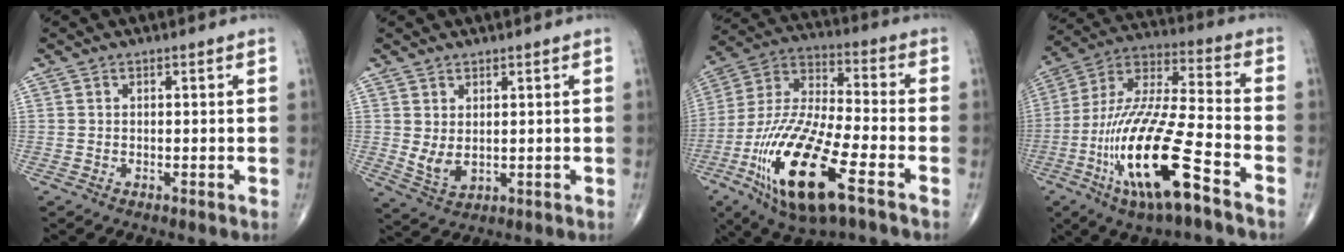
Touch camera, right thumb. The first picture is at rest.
{"total": 4.1, "force": [0.8, 2.4, 3.3], "torque": [-0.059, -0.011, 0.028]}
{"total": 22.5, "force": [-9.6, 6.9, 19.2], "torque": [-0.418, 0.018, -0.173]}
{"total": 22.6, "force": [-9.4, 5.9, 19.6], "torque": [-0.428, 0.025, -0.169]}